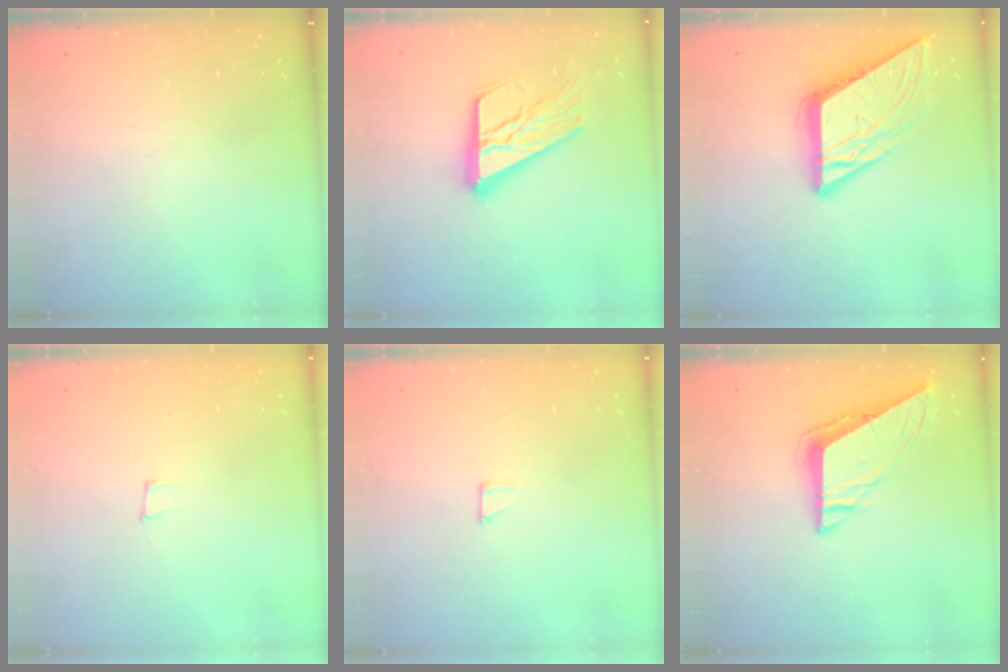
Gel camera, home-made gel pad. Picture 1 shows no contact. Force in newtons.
{"total": 18.2, "press": 18.1, "slide": 1.8}
{"total": 11.3, "press": 11.2, "slide": 1.2}
{"total": 5.0, "press": 4.2, "slide": 2.8}
{"total": 2.5, "press": 2.5, "slide": 0.1}
{"total": 8.3, "press": 8.3, "slide": 1.0}